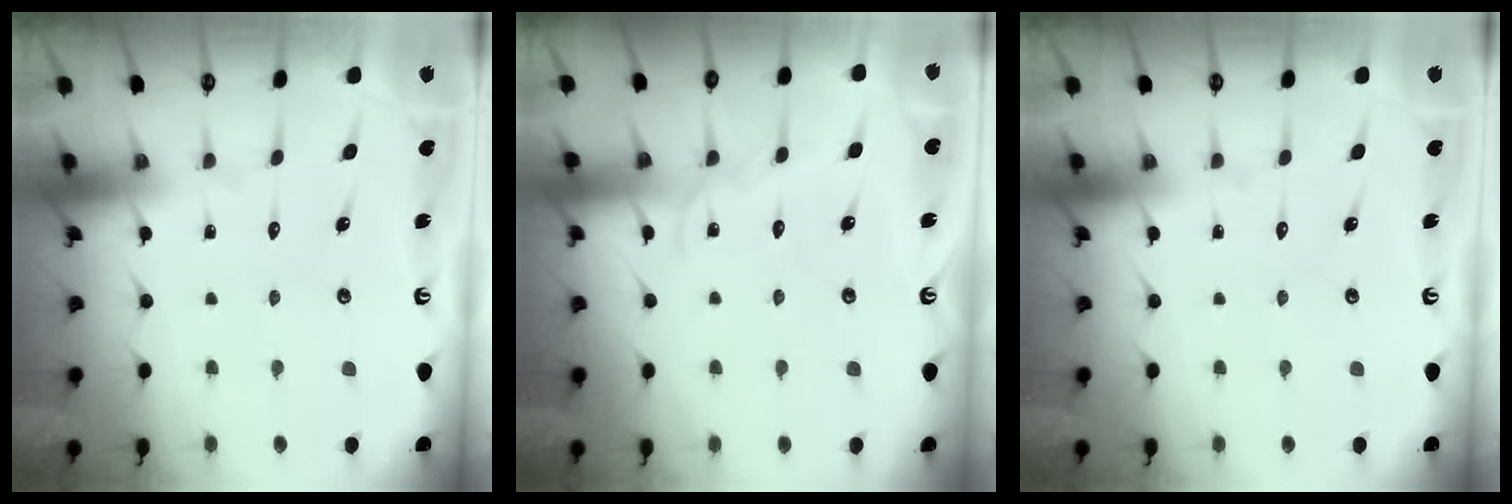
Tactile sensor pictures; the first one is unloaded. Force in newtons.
{"total": 6.6, "press": 6.6, "slide": 0.5}
{"total": 0.0}